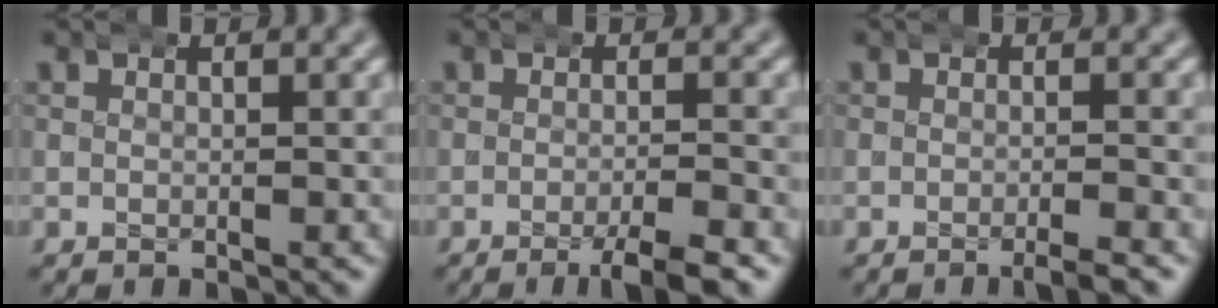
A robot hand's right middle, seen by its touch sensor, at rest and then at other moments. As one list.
[{"total": 3.4, "force": [-2.0, 0.3, 2.7], "torque": [-0.038, 0.004, -0.040]}, {"total": 1.6, "force": [-1.1, -0.2, 1.2], "torque": [-0.018, 0.009, -0.026]}]